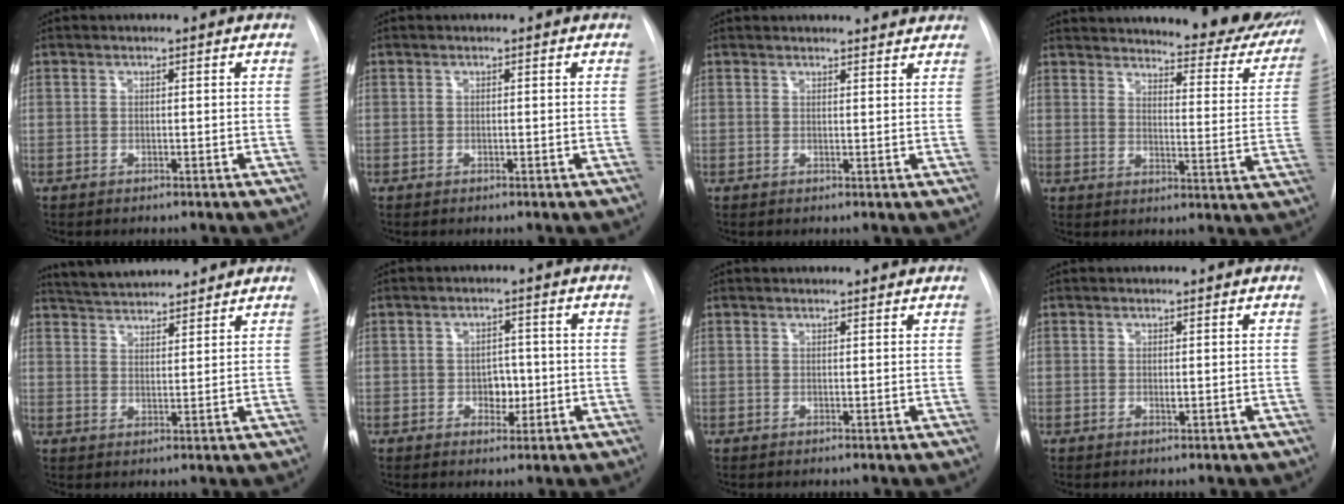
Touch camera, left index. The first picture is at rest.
{"total": 0.0}
{"total": 8.3, "force": [8.0, 1.3, 1.6], "torque": [-0.009, 0.016, 0.080]}
{"total": 26.2, "force": [23.4, 5.8, 10.1], "torque": [-0.133, -0.062, 0.272]}
{"total": 10.2, "force": [9.6, 1.5, 3.1], "torque": [-0.055, 0.023, 0.152]}
{"total": 3.2, "force": [-0.5, 2.3, 2.2], "torque": [-0.022, 0.004, -0.004]}
{"total": 3.3, "force": [3.3, 0.2, 0.6], "torque": [-0.011, 0.012, 0.035]}
{"total": 0.6, "force": [0.3, 0.1, 0.5], "torque": [-0.010, -0.003, 0.006]}